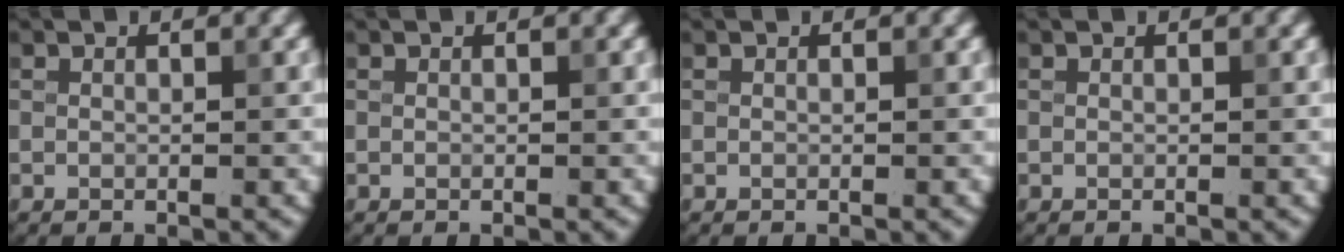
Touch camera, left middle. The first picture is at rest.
{"total": 0.0}
{"total": 0.0}
{"total": 0.0}